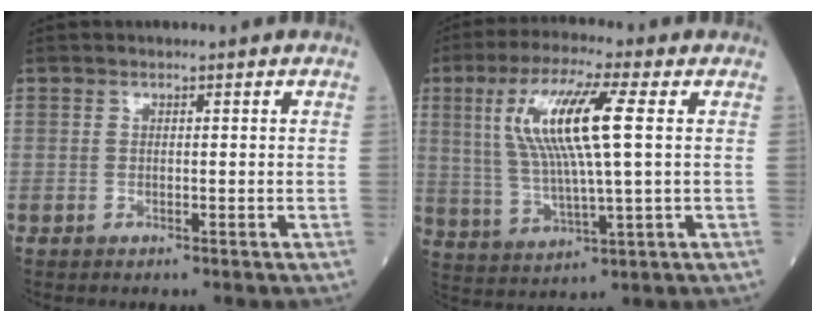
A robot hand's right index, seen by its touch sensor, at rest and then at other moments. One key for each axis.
{"total": 13.0, "fx": 3.1, "fy": 1.1, "fz": 12.5, "tx": -0.260, "ty": 0.009, "tz": 0.058}